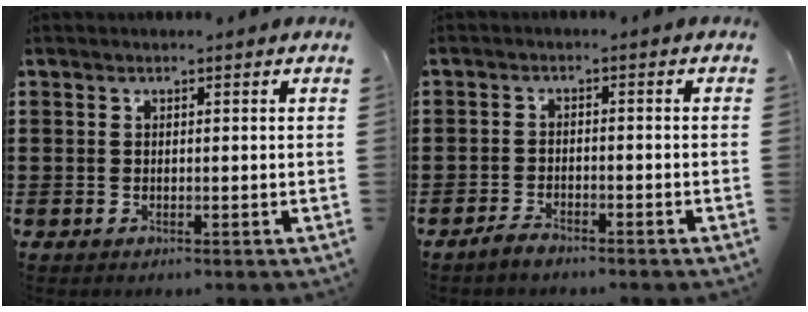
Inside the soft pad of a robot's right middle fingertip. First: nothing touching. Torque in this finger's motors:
{"motor_torque": [1.39, 0.33, 0.15, 0.04]}